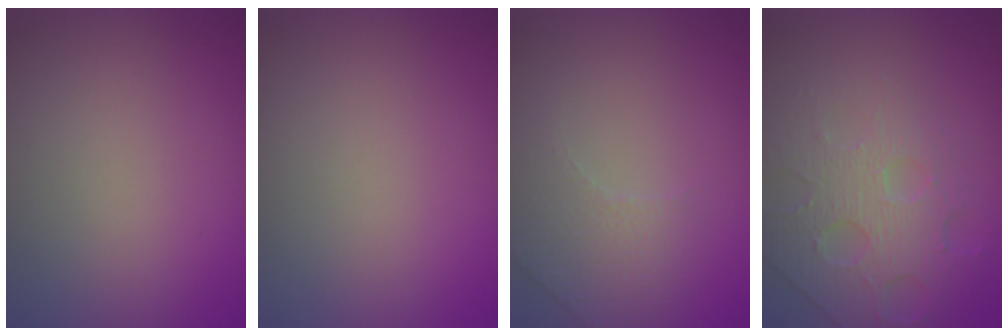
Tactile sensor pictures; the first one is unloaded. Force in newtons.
{"total": 0.0}
{"total": 1.9, "press": 1.6, "slide": 1.0}
{"total": 4.4, "press": 4.2, "slide": 1.4}